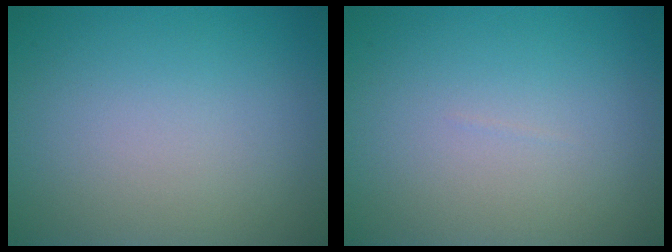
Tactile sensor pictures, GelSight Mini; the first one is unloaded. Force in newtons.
{"total": 0.0}